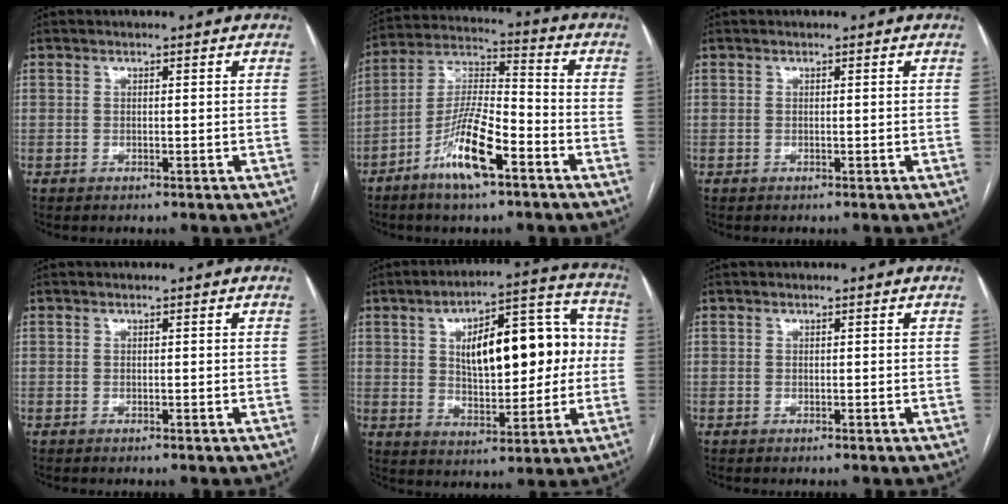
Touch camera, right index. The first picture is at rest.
{"total": 12.3, "force": [-6.4, 2.5, 10.2], "torque": [-0.203, 0.000, -0.120]}
{"total": 0.0}
{"total": 0.0}
{"total": 17.5, "force": [2.3, 7.3, 15.8], "torque": [-0.231, 0.042, 0.043]}
{"total": 0.0}